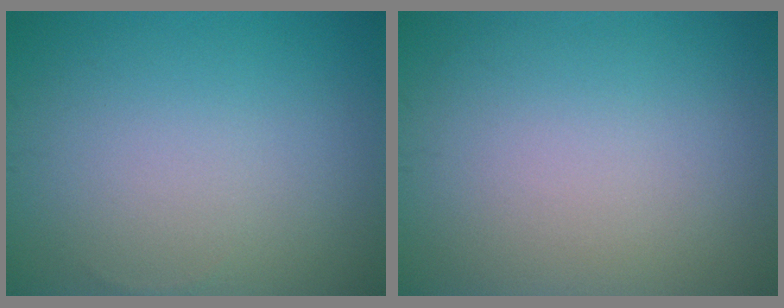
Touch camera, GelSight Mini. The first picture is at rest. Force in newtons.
{"total": 0.0}